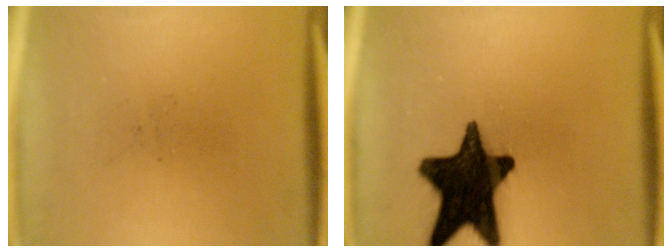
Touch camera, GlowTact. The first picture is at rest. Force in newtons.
{"total": 17.7}